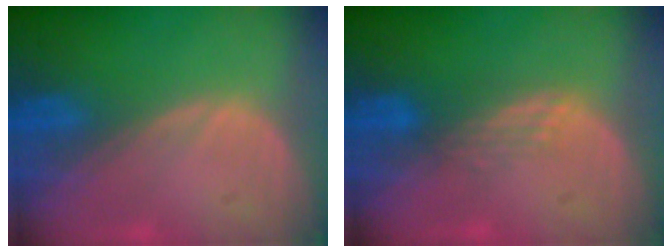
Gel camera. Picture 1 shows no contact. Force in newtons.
{"total": 3.0, "press": 2.5, "slide": 1.7}